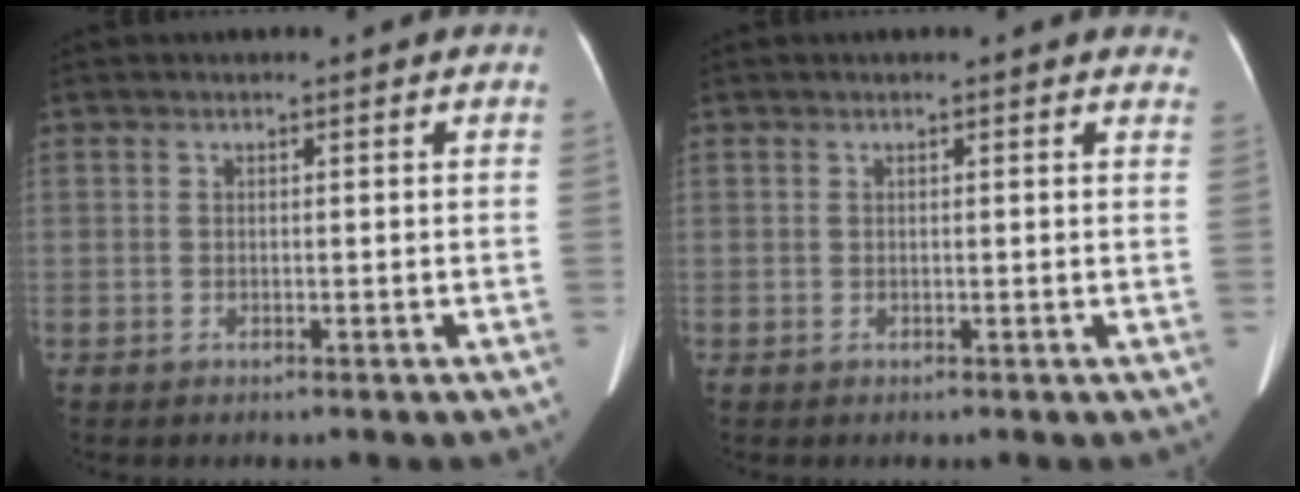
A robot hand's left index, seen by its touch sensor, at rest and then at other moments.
{"total": 5.2, "force": [4.8, 1.1, 1.8], "torque": [-0.008, 0.010, 0.036]}